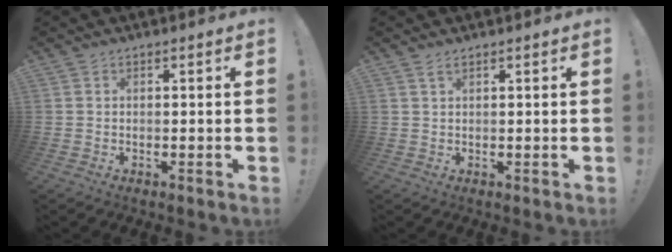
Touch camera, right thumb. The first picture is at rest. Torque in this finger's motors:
{"motor_torque": [0.05, -0.67, 0.02, 0.30, -0.02]}